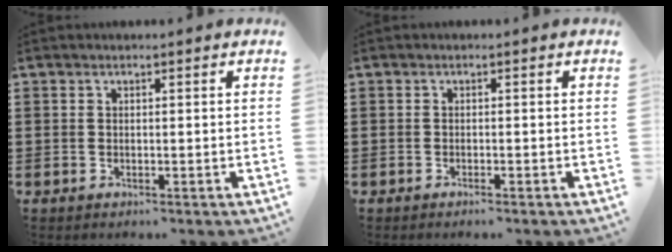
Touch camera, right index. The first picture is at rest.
{"total": 0.6, "force": [-0.5, -0.2, 0.2], "torque": [-0.007, -0.004, -0.009]}